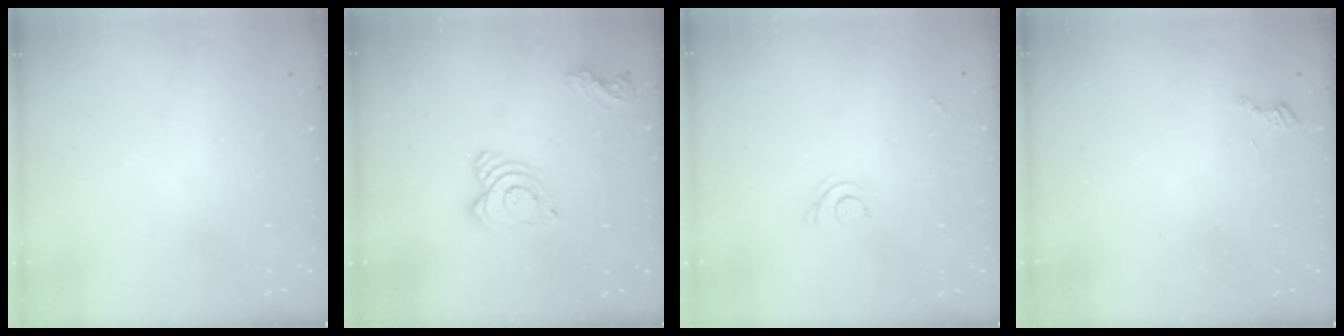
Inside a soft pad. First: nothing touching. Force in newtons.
{"total": 11.1, "press": 11.1, "slide": 1.1}
{"total": 3.4, "press": 3.3, "slide": 0.8}
{"total": 2.7, "press": 2.7, "slide": 0.4}